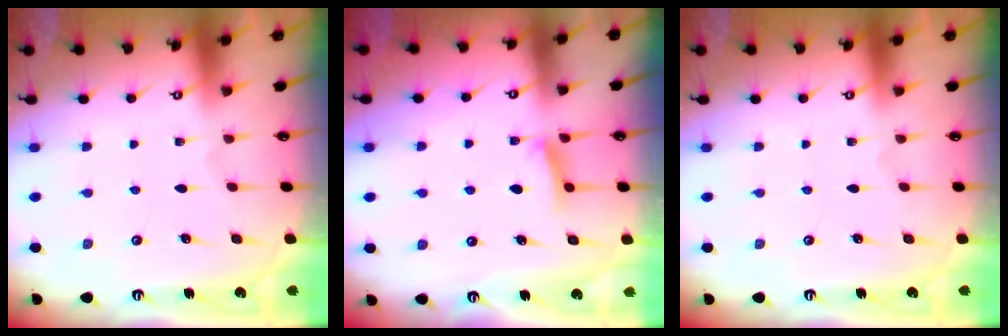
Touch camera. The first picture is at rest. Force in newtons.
{"total": 5.9, "press": 5.8, "slide": 0.7}
{"total": 0.0}